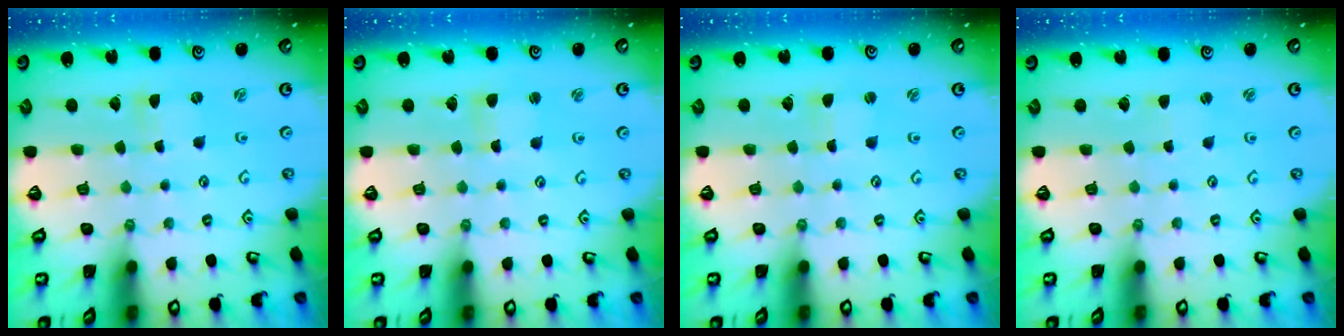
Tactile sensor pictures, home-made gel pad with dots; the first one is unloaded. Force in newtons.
{"total": 1.5, "press": 1.5, "slide": 0.3}
{"total": 0.7, "press": 0.7, "slide": 0.1}
{"total": 1.0, "press": 1.0, "slide": 0.2}